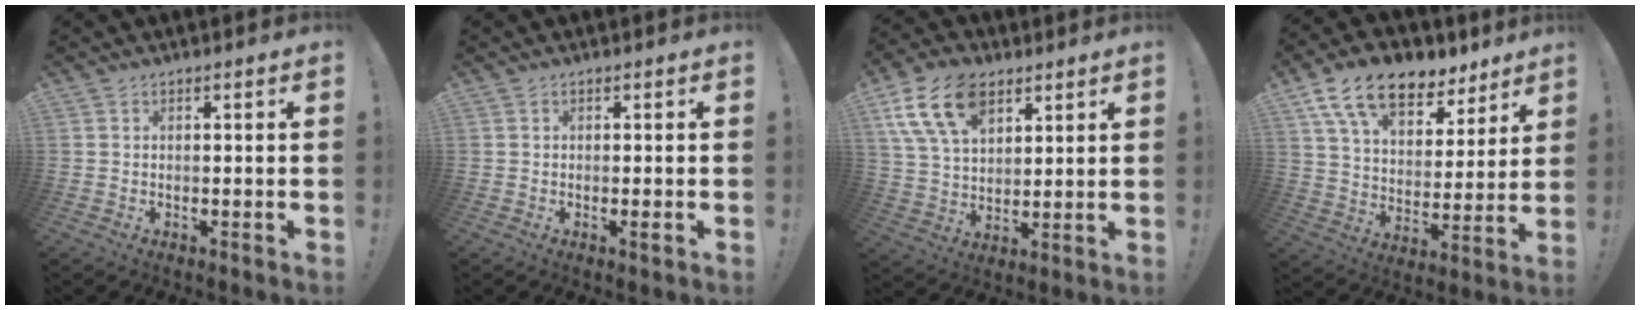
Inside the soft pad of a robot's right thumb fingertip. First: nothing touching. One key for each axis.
{"total": 1.3, "fx": -0.3, "fy": -0.1, "fz": 1.2, "tx": -0.019, "ty": -0.002, "tz": -0.006}
{"total": 16.3, "fx": 8.5, "fy": 10.0, "fz": 9.6, "tx": -0.182, "ty": -0.029, "tz": 0.162}
{"total": 16.3, "fx": 10.5, "fy": 9.0, "fz": 8.6, "tx": -0.146, "ty": -0.063, "tz": 0.192}